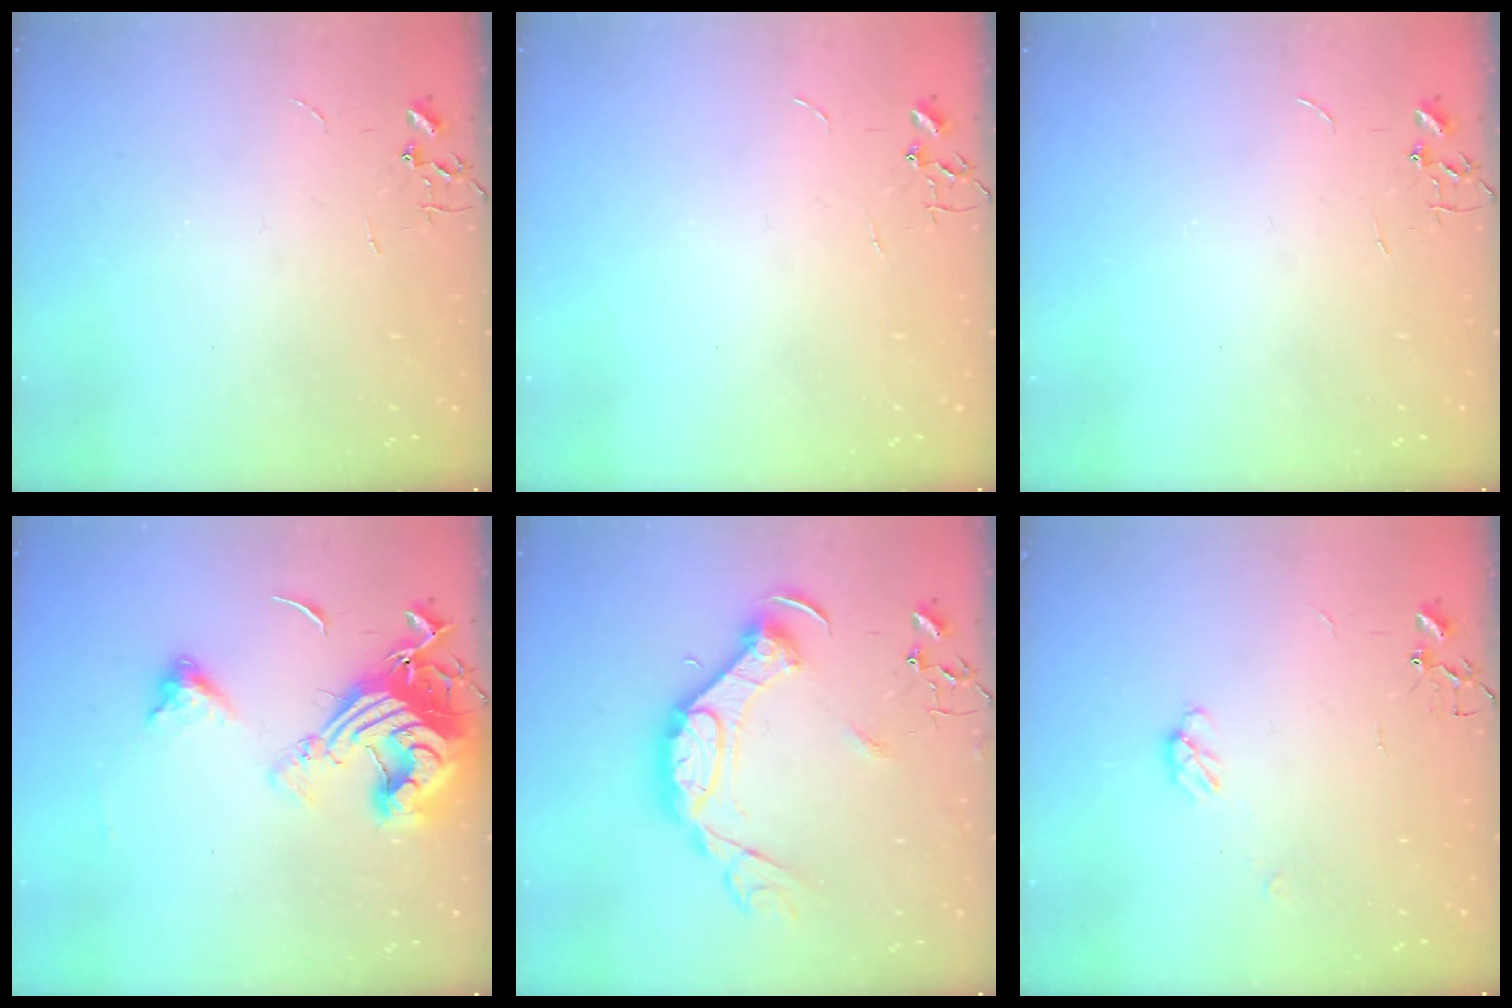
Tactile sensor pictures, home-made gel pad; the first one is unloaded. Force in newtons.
{"total": 0.0}
{"total": 0.0}
{"total": 18.1, "press": 18.0, "slide": 1.9}
{"total": 17.5, "press": 17.4, "slide": 1.1}
{"total": 4.1, "press": 4.0, "slide": 0.3}